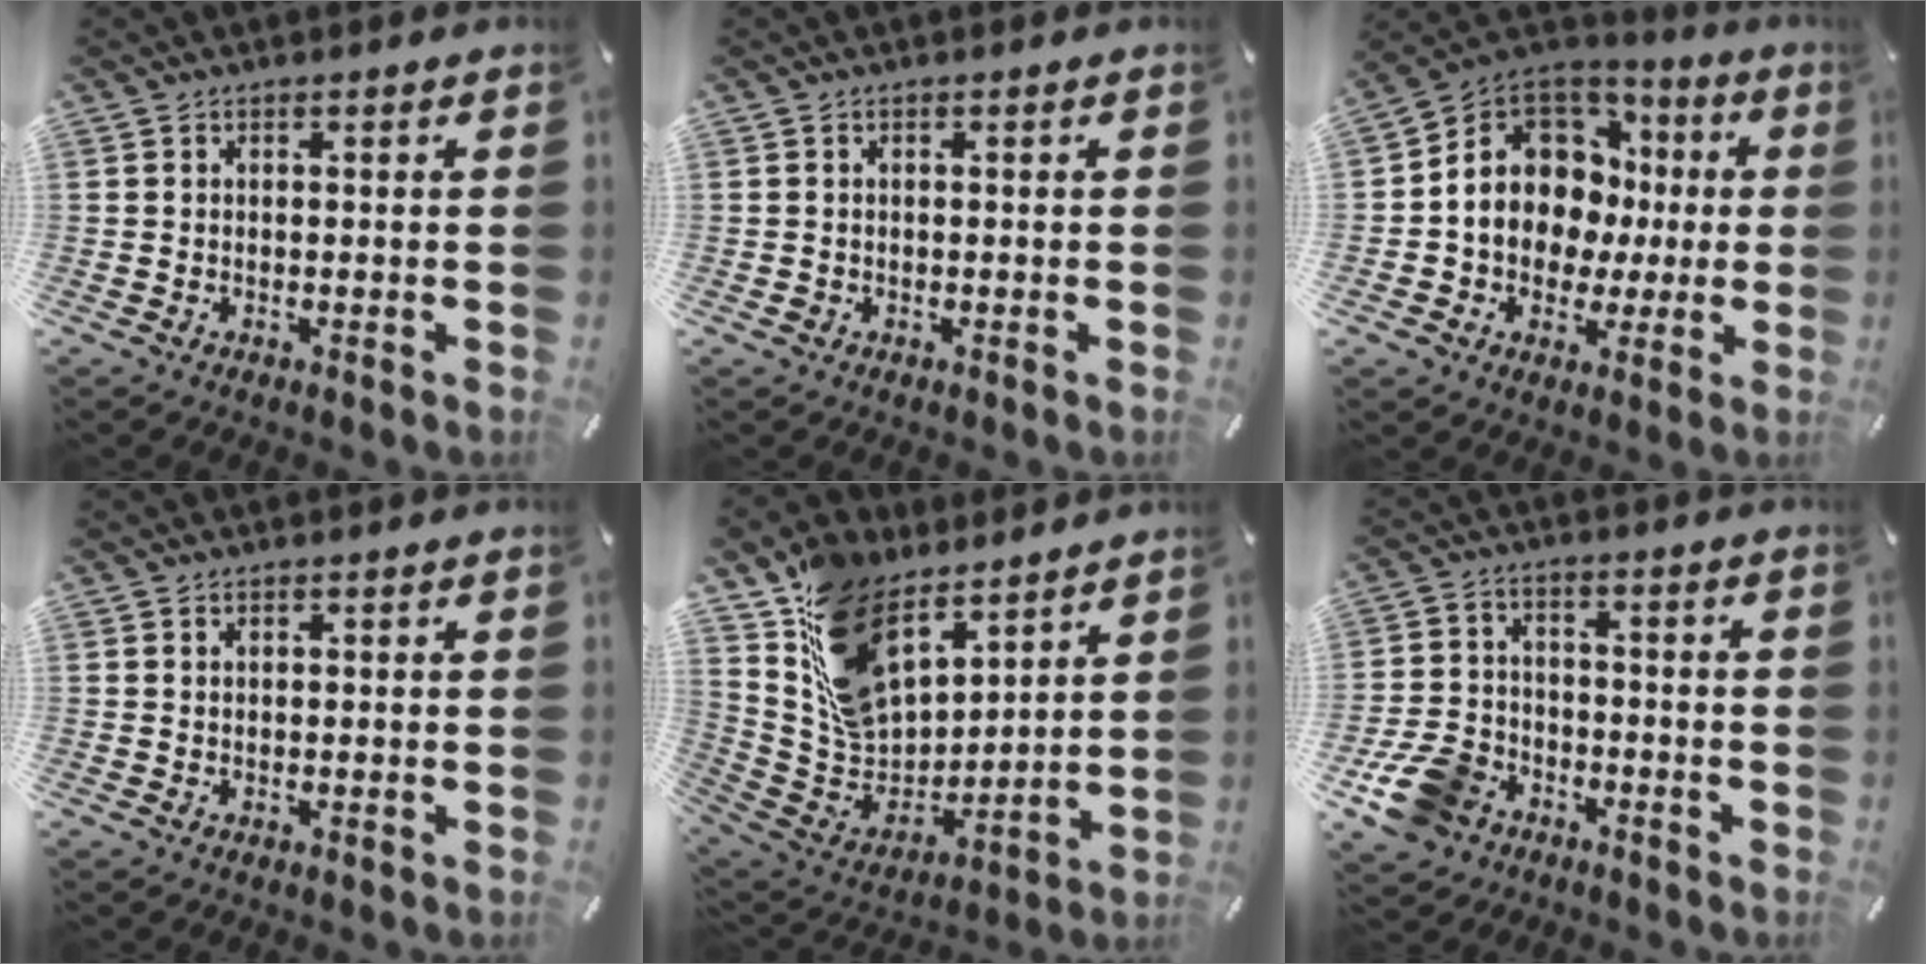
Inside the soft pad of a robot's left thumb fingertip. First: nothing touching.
{"total": 0.6, "force": [-0.1, 0.6, 0.2], "torque": [-0.003, 0.004, -0.004]}
{"total": 12.7, "force": [0.6, 11.4, 5.7], "torque": [-0.111, -0.021, 0.018]}
{"total": 0.5, "force": [0.3, 0.3, 0.3], "torque": [-0.006, 0.000, 0.005]}
{"total": 16.7, "force": [10.8, 9.9, 7.9], "torque": [-0.170, -0.064, 0.210]}
{"total": 10.7, "force": [-5.7, 7.8, 4.5], "torque": [-0.095, 0.042, -0.103]}